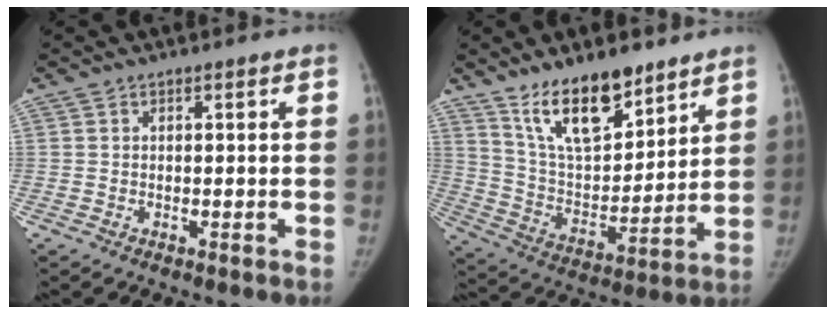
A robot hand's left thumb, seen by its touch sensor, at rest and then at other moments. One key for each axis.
{"total": 16.4, "fx": 11.4, "fy": 6.5, "fz": 9.7, "tx": -0.125, "ty": -0.074, "tz": 0.215}